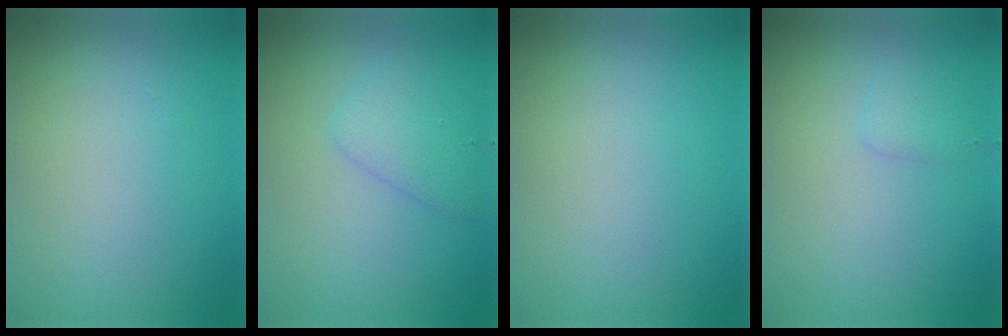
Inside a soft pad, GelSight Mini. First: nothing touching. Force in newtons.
{"total": 2.6, "press": 2.6, "slide": 0.1}
{"total": 0.0}
{"total": 1.1, "press": 1.1, "slide": 0.1}